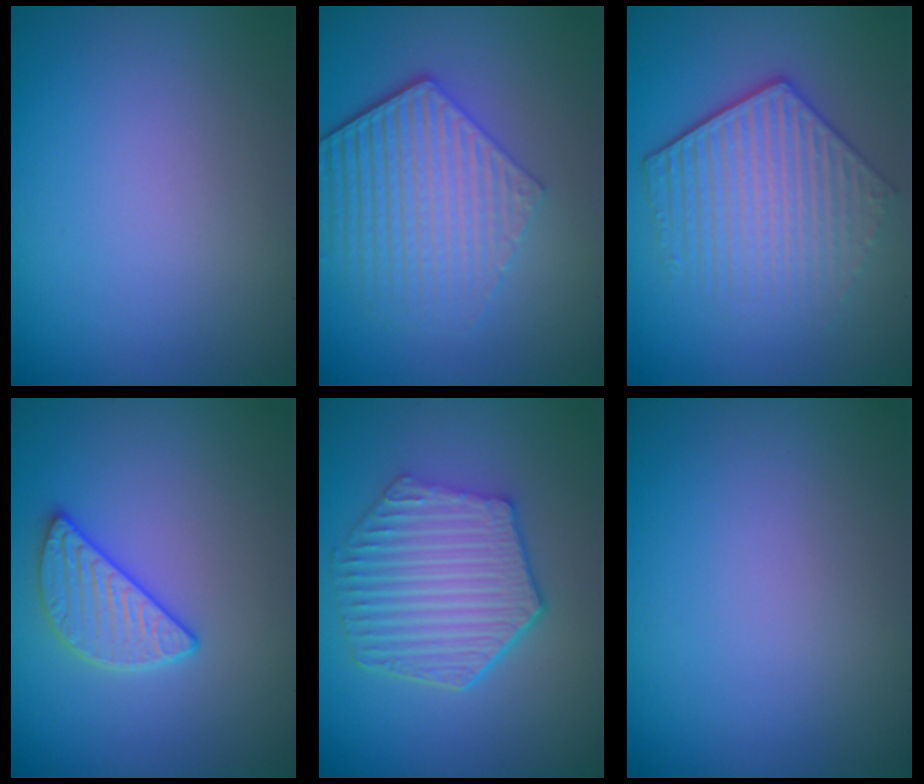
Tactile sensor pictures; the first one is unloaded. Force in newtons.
{"total": 6.1, "press": 4.5, "slide": 4.1}
{"total": 5.5, "press": 4.2, "slide": 3.6}
{"total": 2.9, "press": 2.6, "slide": 1.1}
{"total": 6.1, "press": 4.7, "slide": 3.9}
{"total": 0.0}